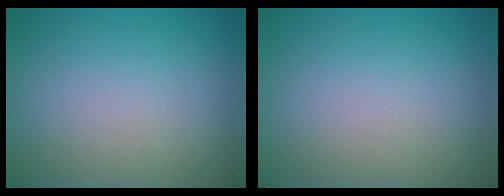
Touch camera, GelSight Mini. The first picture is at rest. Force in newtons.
{"total": 0.0}